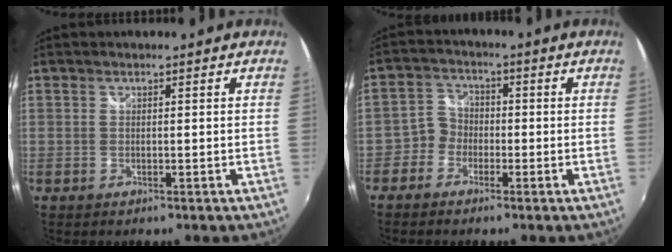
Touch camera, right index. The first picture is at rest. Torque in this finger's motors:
{"motor_torque": [-0.45, 0.09, -0.53, -0.21]}